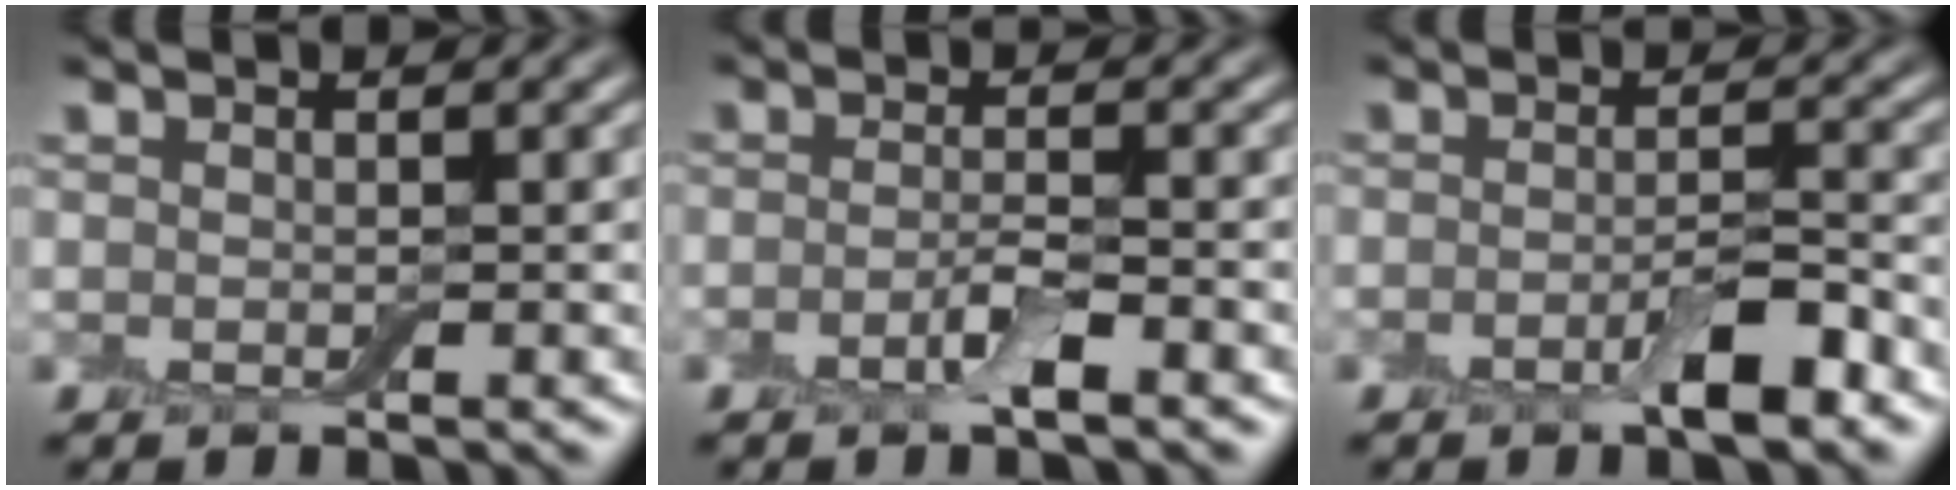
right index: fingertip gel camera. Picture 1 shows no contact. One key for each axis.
{"total": 2.2, "fx": -1.2, "fy": 0.5, "fz": 1.8, "tx": -0.036, "ty": 0.001, "tz": -0.027}
{"total": 3.1, "fx": -1.6, "fy": 0.8, "fz": 2.5, "tx": -0.042, "ty": 0.004, "tz": -0.032}